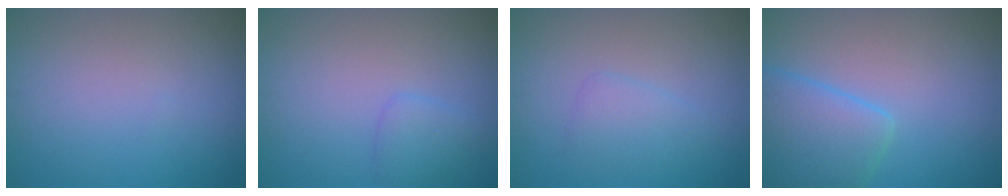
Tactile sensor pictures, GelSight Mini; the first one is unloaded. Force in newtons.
{"total": 1.6, "press": 1.6, "slide": 0.0}
{"total": 1.9, "press": 1.9, "slide": 0.2}
{"total": 5.2, "press": 5.2, "slide": 0.3}